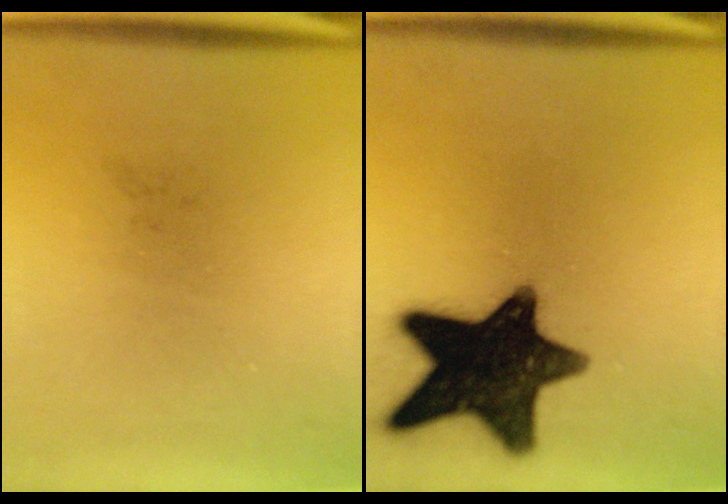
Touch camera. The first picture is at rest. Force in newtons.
{"total": 16.4}